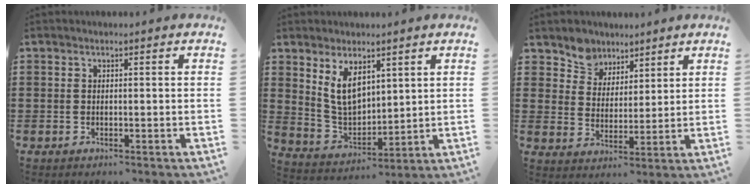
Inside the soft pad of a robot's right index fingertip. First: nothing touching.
{"total": 7.5, "force": [3.4, 4.4, 5.0], "torque": [-0.112, -0.003, 0.062]}
{"total": 5.6, "force": [4.4, 3.5, -0.4], "torque": [-0.027, -0.013, 0.082]}